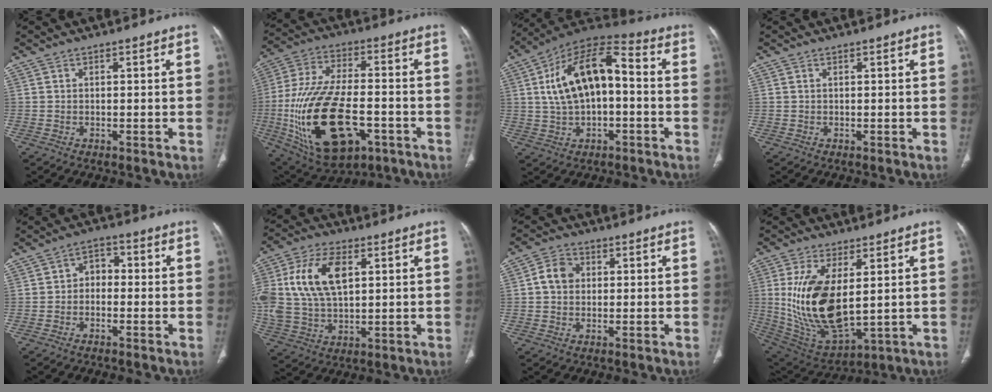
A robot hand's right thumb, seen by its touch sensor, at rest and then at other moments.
{"total": 25.6, "force": [-7.2, 13.1, 20.8], "torque": [-0.426, 0.009, -0.104]}
{"total": 16.1, "force": [1.0, 8.2, 13.8], "torque": [-0.238, 0.045, 0.010]}
{"total": 0.0}
{"total": 4.2, "force": [-0.6, 3.2, 2.6], "torque": [-0.022, 0.022, -0.023]}
{"total": 16.7, "force": [4.1, 9.8, 12.9], "torque": [-0.267, 0.004, 0.079]}
{"total": 4.8, "force": [0.4, 4.0, 2.6], "torque": [-0.036, 0.011, 0.001]}
{"total": 18.0, "force": [2.2, 8.6, 15.7], "torque": [-0.307, -0.022, 0.065]}